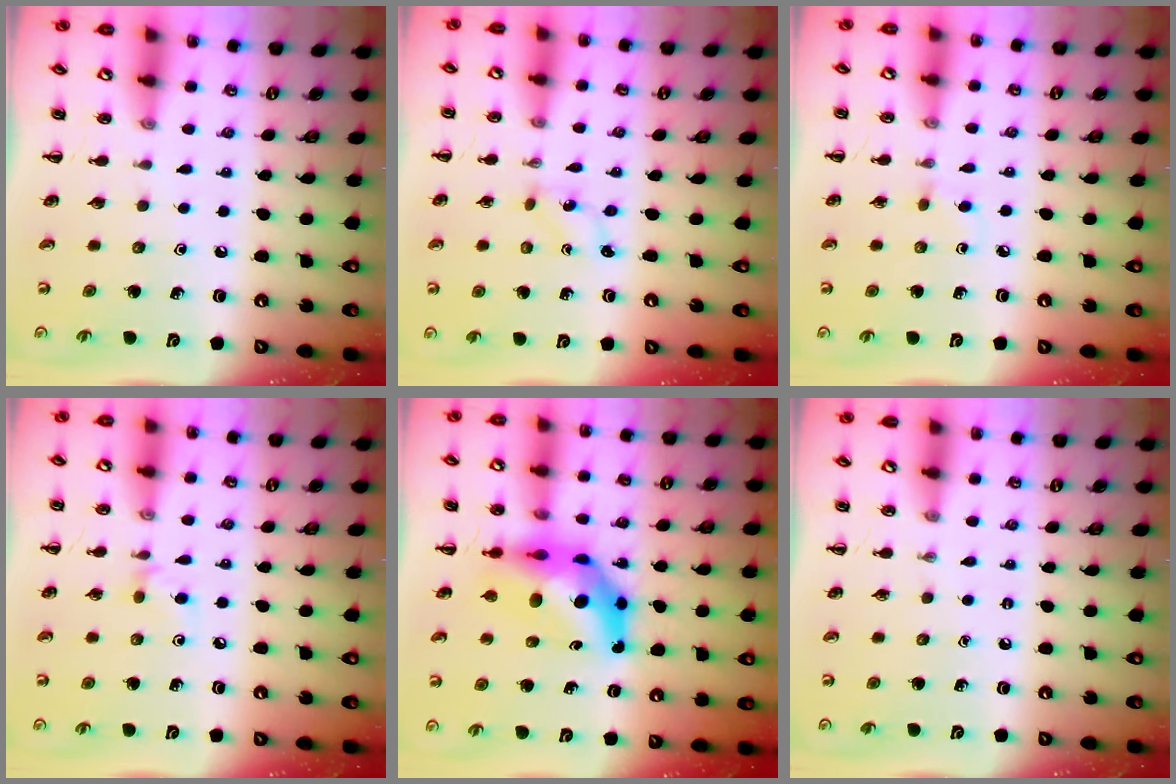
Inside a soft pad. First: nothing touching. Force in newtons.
{"total": 0.0}
{"total": 2.3, "press": 2.1, "slide": 1.0}
{"total": 5.5, "press": 5.2, "slide": 1.8}
{"total": 11.3, "press": 10.7, "slide": 3.5}
{"total": 0.0}